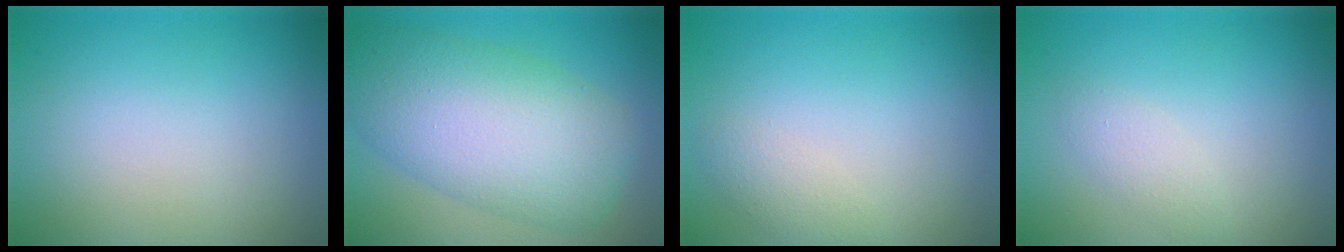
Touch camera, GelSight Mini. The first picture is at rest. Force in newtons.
{"total": 10.2, "press": 10.2, "slide": 0.1}
{"total": 1.4, "press": 1.4, "slide": 0.1}
{"total": 1.3, "press": 1.3, "slide": 0.1}